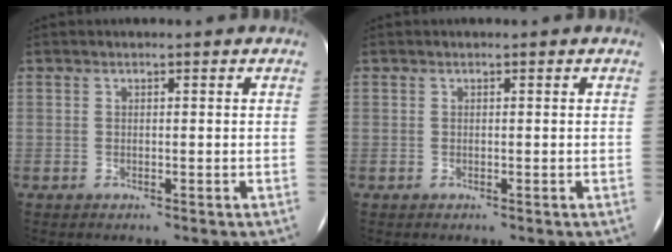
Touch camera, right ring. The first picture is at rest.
{"total": 0.0}